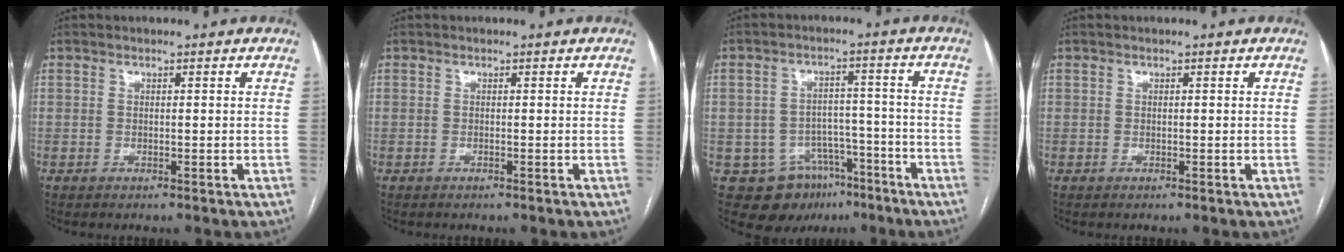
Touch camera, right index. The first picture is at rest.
{"total": 0.0}
{"total": 10.3, "force": [-5.8, 7.9, 3.1], "torque": [-0.042, 0.024, -0.077]}
{"total": 0.0}